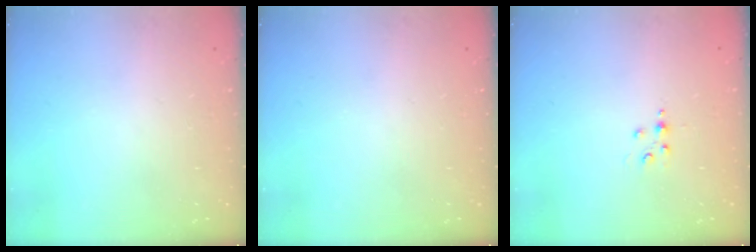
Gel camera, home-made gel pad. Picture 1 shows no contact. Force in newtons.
{"total": 0.0}
{"total": 2.8, "press": 2.8, "slide": 0.4}